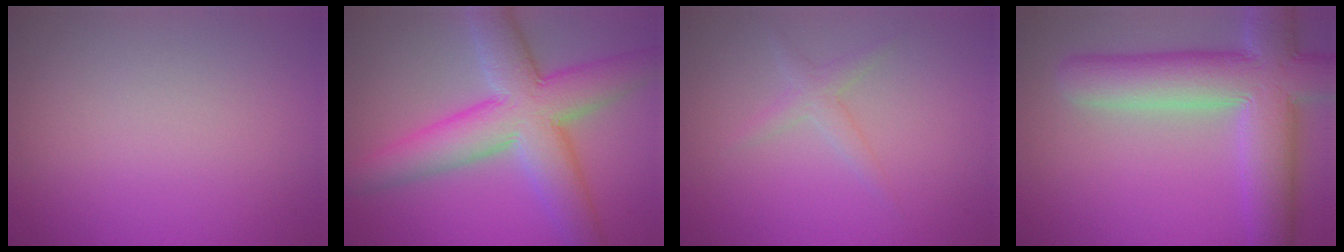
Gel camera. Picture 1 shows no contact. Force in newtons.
{"total": 9.5, "press": 9.5, "slide": 0.2}
{"total": 1.5, "press": 1.5, "slide": 0.1}
{"total": 10.3, "press": 10.2, "slide": 0.6}